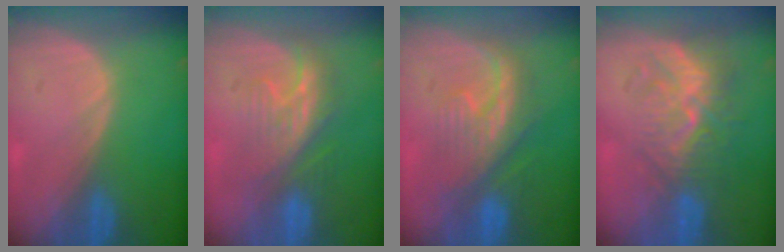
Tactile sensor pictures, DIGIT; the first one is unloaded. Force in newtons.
{"total": 7.5, "press": 7.2, "slide": 1.9}
{"total": 8.0, "press": 7.9, "slide": 1.1}
{"total": 9.6, "press": 8.5, "slide": 4.5}